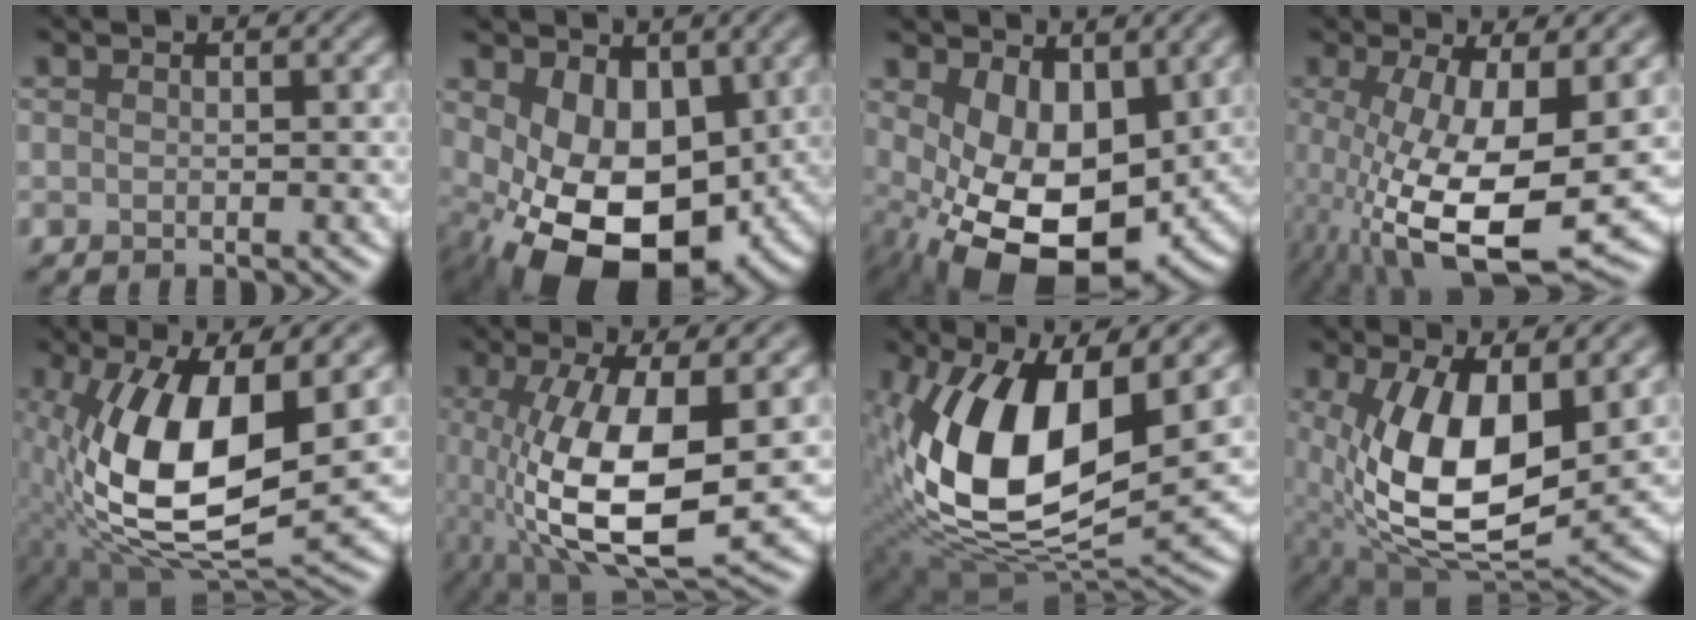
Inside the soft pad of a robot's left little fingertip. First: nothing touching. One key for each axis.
{"total": 13.2, "fx": -1.5, "fy": 8.4, "fz": 10.0, "tx": -0.159, "ty": -0.039, "tz": -0.010}
{"total": 11.9, "fx": -0.8, "fy": 7.3, "fz": 9.3, "tx": -0.155, "ty": -0.043, "tz": 0.003}
{"total": 12.5, "fx": -2.7, "fy": 4.5, "fz": 11.4, "tx": -0.211, "ty": -0.034, "tz": -0.035}
{"total": 12.6, "fx": 0.5, "fy": 5.4, "fz": 11.4, "tx": -0.206, "ty": -0.003, "tz": 0.005}
{"total": 10.8, "fx": -0.9, "fy": 4.0, "fz": 10.0, "tx": -0.200, "ty": -0.021, "tz": -0.007}
{"total": 14.3, "fx": 2.1, "fy": 7.0, "fz": 12.4, "tx": -0.230, "ty": -0.004, "tz": 0.026}
{"total": 12.5, "fx": 1.1, "fy": 6.3, "fz": 10.7, "tx": -0.203, "ty": -0.014, "tz": 0.024}